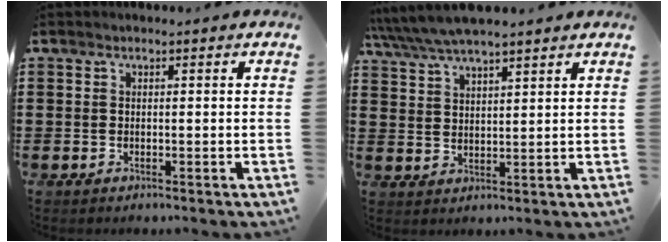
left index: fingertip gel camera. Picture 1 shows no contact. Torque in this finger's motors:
{"motor_torque": [1.75, 0.39, 1.05, 0.21]}